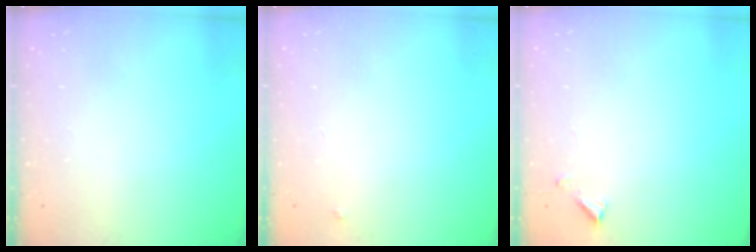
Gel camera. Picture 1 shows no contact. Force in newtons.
{"total": 4.0, "press": 4.0, "slide": 0.2}
{"total": 4.3, "press": 4.2, "slide": 0.3}